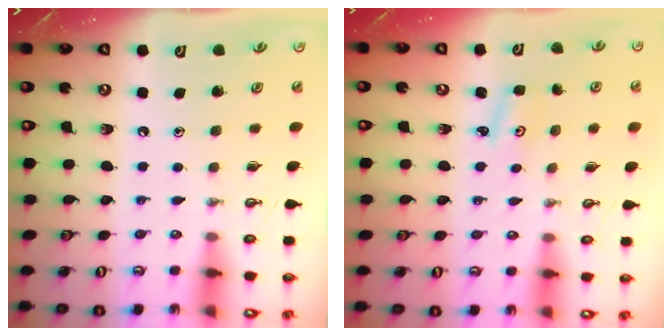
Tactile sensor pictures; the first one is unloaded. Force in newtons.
{"total": 2.9, "press": 2.9, "slide": 0.3}